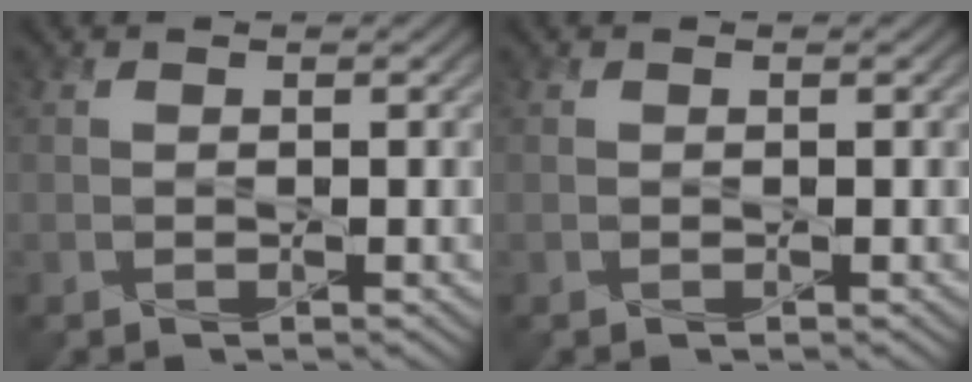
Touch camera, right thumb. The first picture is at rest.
{"total": 0.0}